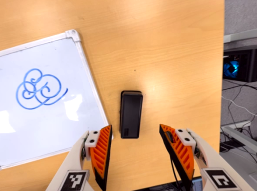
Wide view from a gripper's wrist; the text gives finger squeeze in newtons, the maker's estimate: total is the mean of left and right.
{"total": 0.0}